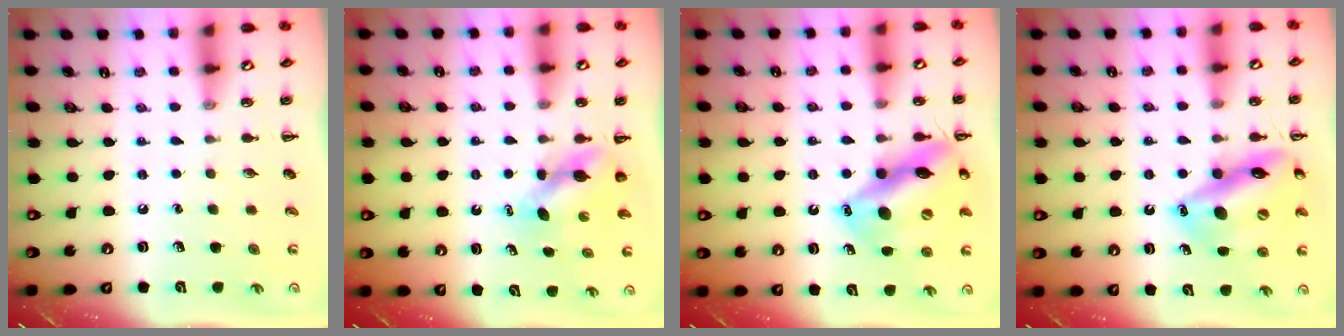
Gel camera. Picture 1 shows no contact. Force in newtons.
{"total": 5.3, "press": 5.3, "slide": 0.3}
{"total": 16.6, "press": 16.4, "slide": 2.4}
{"total": 16.6, "press": 16.0, "slide": 4.3}